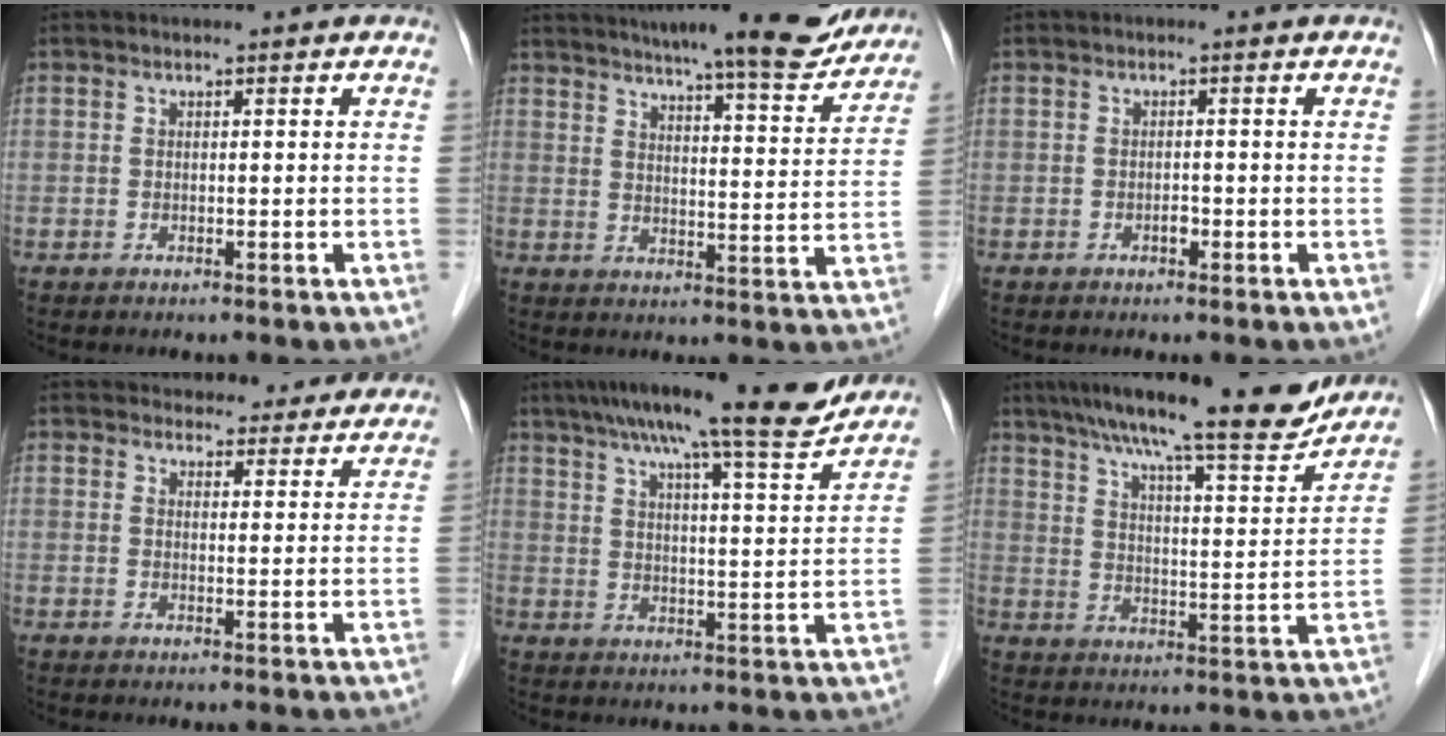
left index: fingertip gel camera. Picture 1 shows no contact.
{"total": 17.3, "force": [15.2, 1.8, 7.9], "torque": [-0.107, -0.005, 0.195]}
{"total": 0.9, "force": [-0.5, 0.4, 0.6], "torque": [-0.011, 0.002, -0.008]}
{"total": 11.6, "force": [10.9, 3.6, 1.9], "torque": [0.006, 0.008, 0.119]}
{"total": 16.7, "force": [14.1, 0.7, 8.9], "torque": [-0.135, 0.008, 0.196]}
{"total": 18.5, "force": [15.9, 1.8, 9.2], "torque": [-0.145, 0.001, 0.229]}